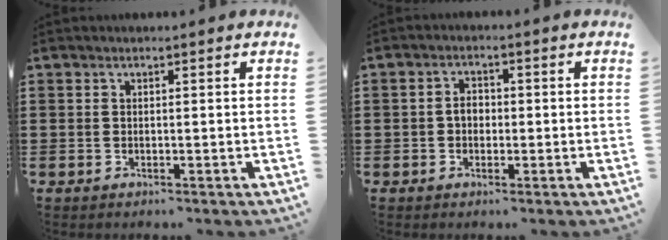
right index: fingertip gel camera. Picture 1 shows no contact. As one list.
[{"total": 2.3, "force": [-0.4, 1.6, 1.6], "torque": [-0.033, 0.004, -0.008]}]